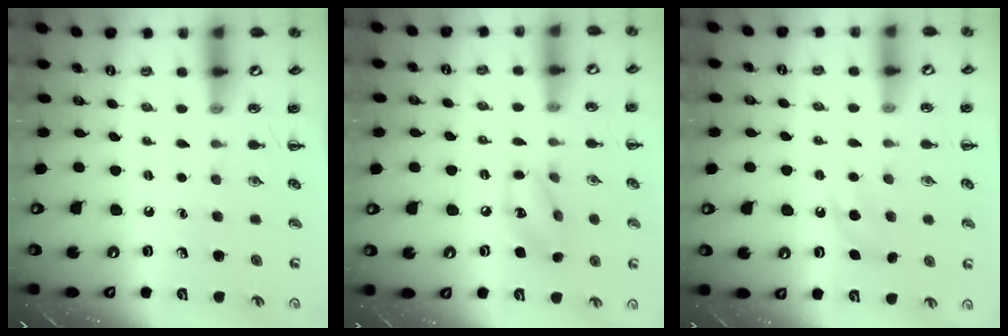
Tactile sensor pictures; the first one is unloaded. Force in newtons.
{"total": 9.9, "press": 9.8, "slide": 1.3}
{"total": 6.1, "press": 5.8, "slide": 1.8}